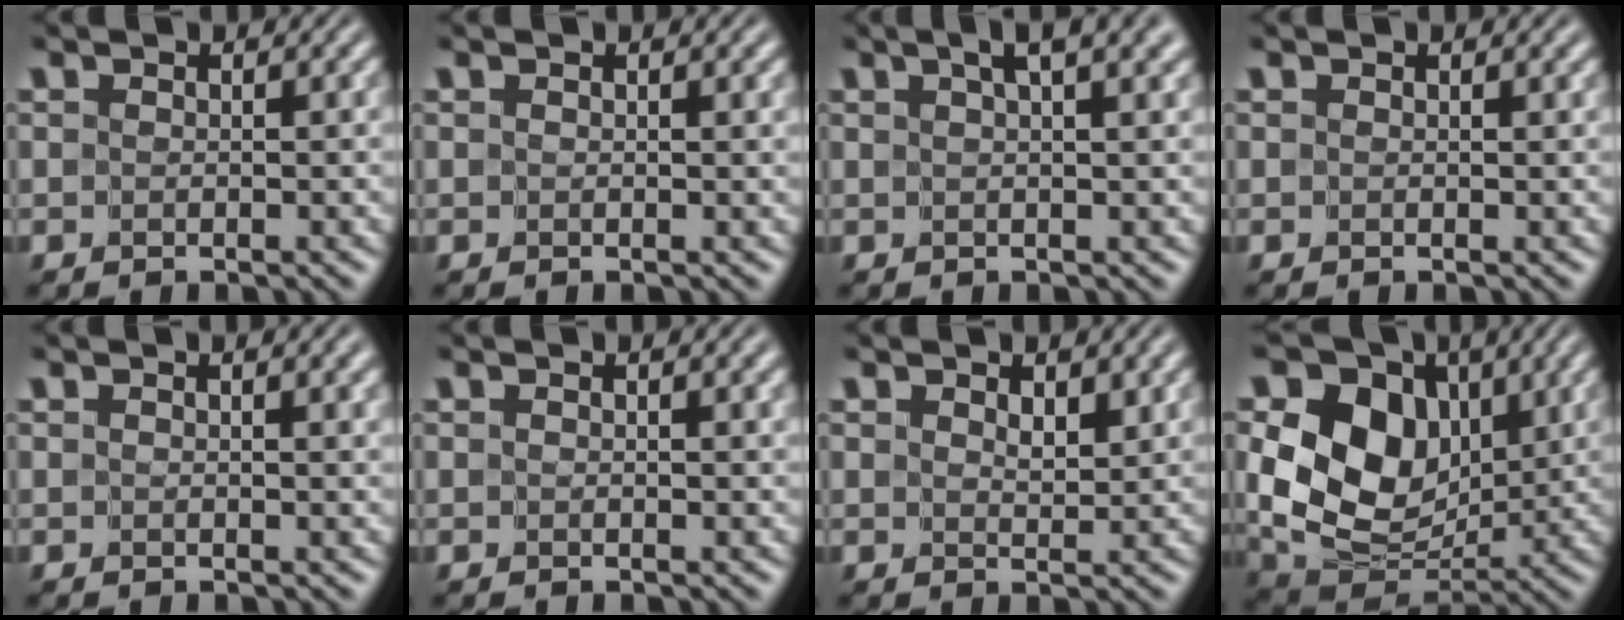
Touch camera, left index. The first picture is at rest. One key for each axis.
{"total": 0.8, "fx": 0.5, "fy": 0.0, "fz": 0.7, "tx": -0.006, "ty": -0.002, "tz": 0.008}
{"total": 4.8, "fx": 3.1, "fy": 1.3, "fz": 3.5, "tx": -0.038, "ty": 0.013, "tz": 0.032}
{"total": 1.1, "fx": 0.8, "fy": 0.3, "fz": 0.7, "tx": -0.006, "ty": -0.004, "tz": 0.010}
{"total": 2.7, "fx": 1.3, "fy": 0.8, "fz": 2.2, "tx": -0.021, "ty": 0.002, "tz": 0.010}
{"total": 1.8, "fx": 1.0, "fy": 0.4, "fz": 1.5, "tx": -0.015, "ty": -0.001, "tz": 0.011}
{"total": 1.7, "fx": 1.1, "fy": 0.7, "fz": 1.2, "tx": -0.017, "ty": -0.006, "tz": 0.024}
{"total": 10.8, "fx": 2.1, "fy": 8.0, "fz": 7.0, "tx": -0.139, "ty": -0.010, "tz": 0.036}